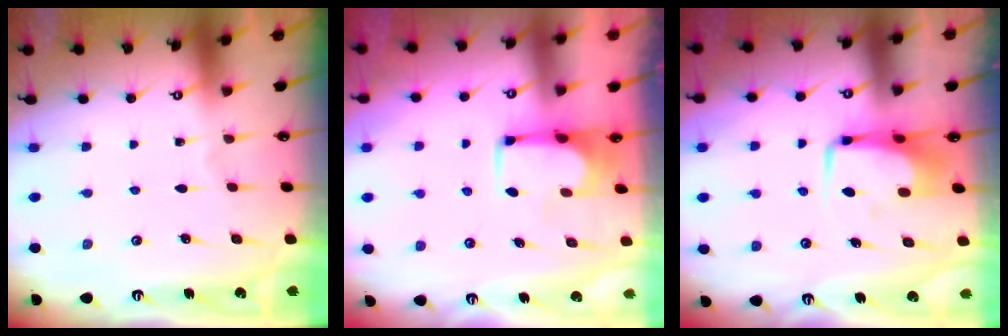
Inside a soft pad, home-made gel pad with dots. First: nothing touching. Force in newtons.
{"total": 1.3, "press": 1.3, "slide": 0.1}
{"total": 7.1, "press": 7.0, "slide": 1.4}